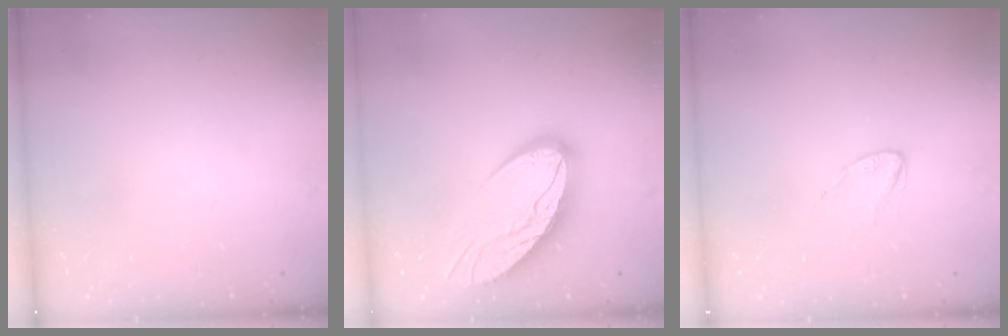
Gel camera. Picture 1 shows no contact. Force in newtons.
{"total": 15.5, "press": 15.4, "slide": 1.6}
{"total": 3.8, "press": 3.8, "slide": 0.4}